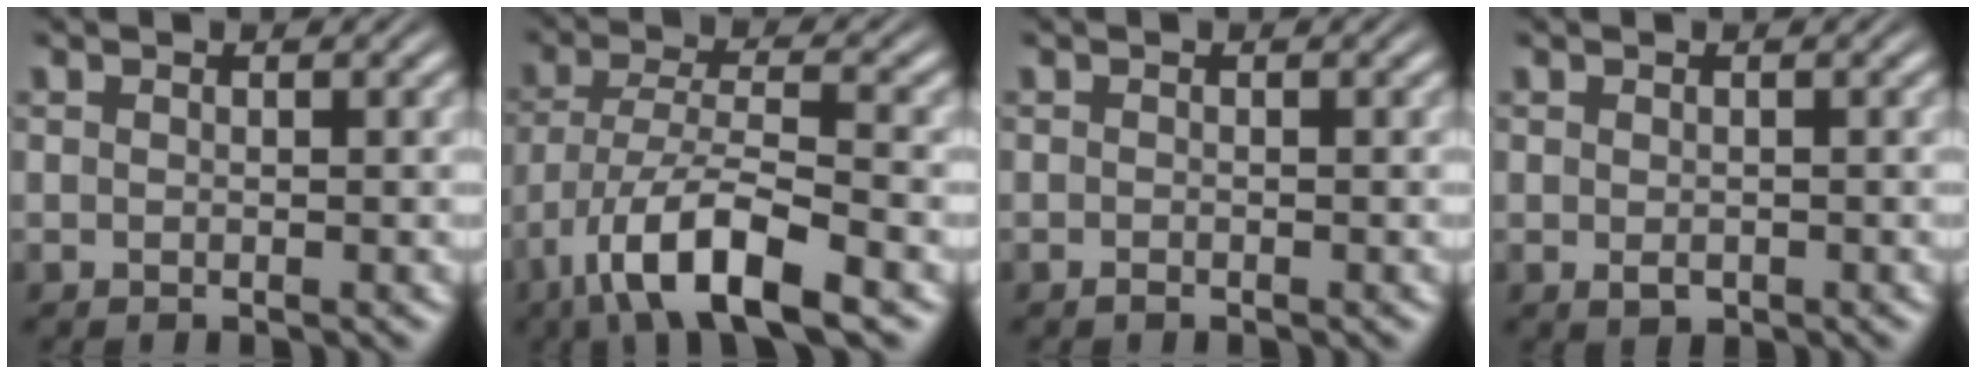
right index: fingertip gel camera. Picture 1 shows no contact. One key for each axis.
{"total": 7.5, "fx": -3.7, "fy": 2.6, "fz": 6.0, "tx": -0.117, "ty": -0.032, "tz": -0.043}
{"total": 0.6, "fx": -0.5, "fy": -0.4, "fz": 0.0, "tx": -0.001, "ty": -0.007, "tz": -0.005}
{"total": 0.9, "fx": -0.6, "fy": 0.4, "fz": 0.6, "tx": -0.015, "ty": -0.015, "tz": 0.002}